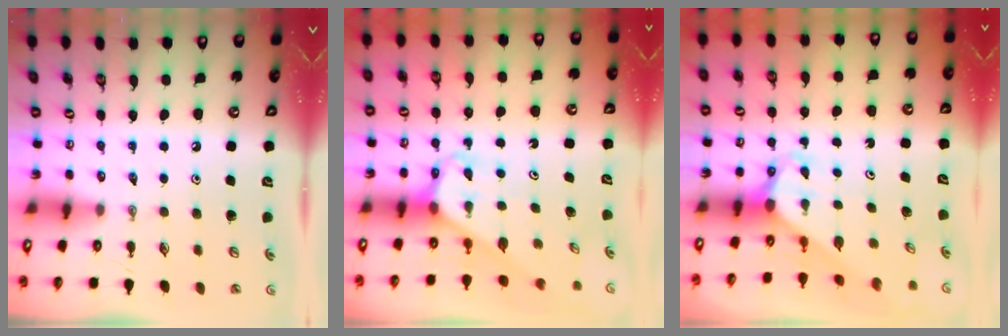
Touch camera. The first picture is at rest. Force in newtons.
{"total": 3.4, "press": 3.4, "slide": 0.2}
{"total": 3.0, "press": 3.0, "slide": 0.2}